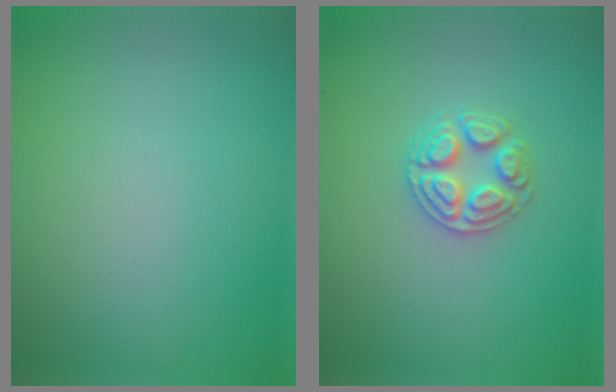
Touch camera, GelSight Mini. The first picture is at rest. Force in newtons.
{"total": 2.9, "press": 2.8, "slide": 0.4}